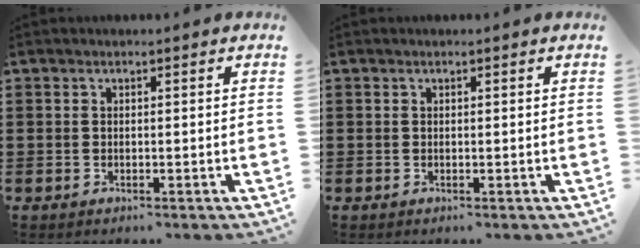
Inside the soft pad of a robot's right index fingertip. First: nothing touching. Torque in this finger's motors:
{"motor_torque": [-0.08, -0.06, 0.00, 0.01]}